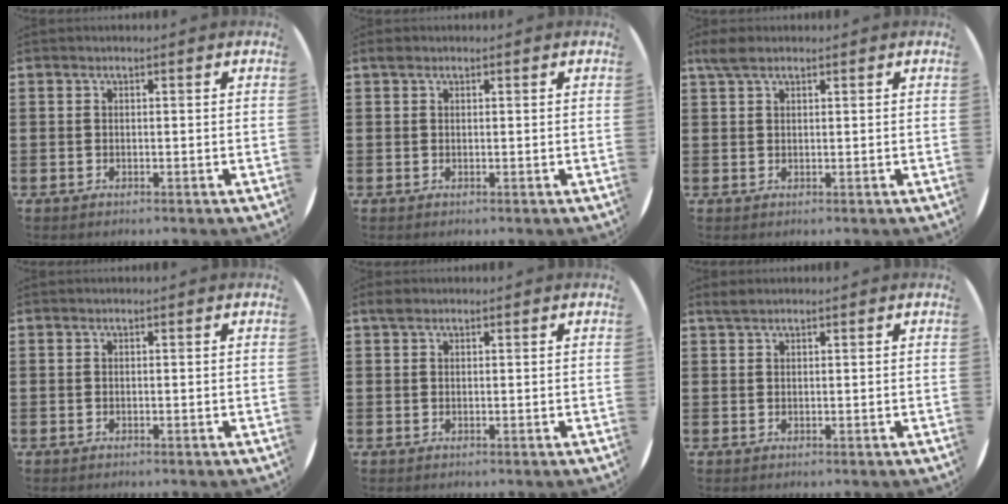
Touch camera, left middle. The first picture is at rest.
{"total": 0.5, "force": [0.4, 0.3, 0.1], "torque": [0.005, -0.001, 0.007]}
{"total": 2.2, "force": [1.7, 0.8, 1.2], "torque": [-0.028, 0.005, 0.031]}
{"total": 0.0}
{"total": 0.9, "force": [0.7, 0.4, 0.3], "torque": [0.001, 0.001, 0.011]}
{"total": 1.1, "force": [1.0, 0.2, 0.4], "torque": [-0.009, 0.002, 0.020]}